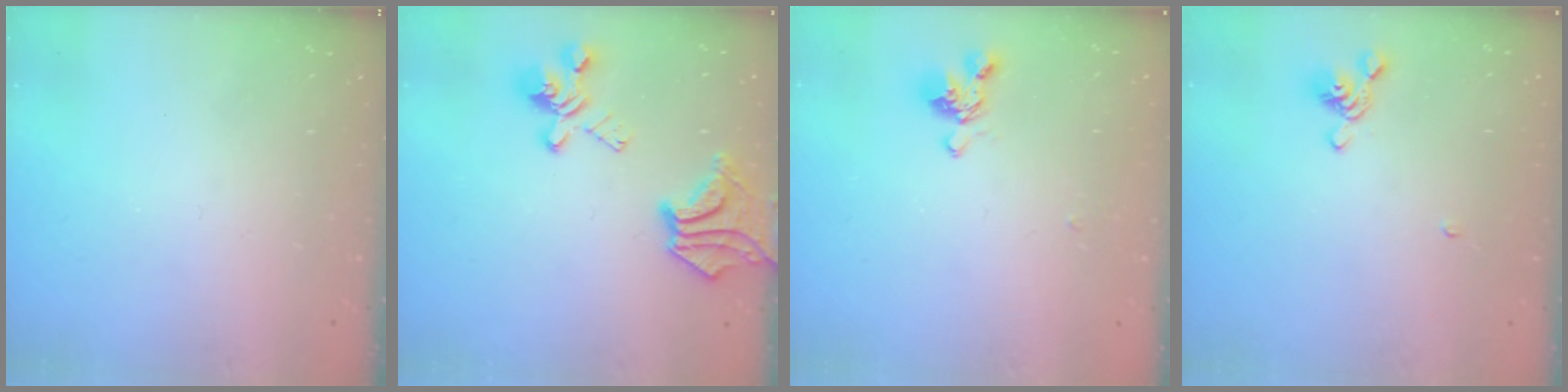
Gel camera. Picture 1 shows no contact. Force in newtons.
{"total": 8.3, "press": 7.7, "slide": 2.9}
{"total": 2.0, "press": 1.8, "slide": 0.8}
{"total": 5.1, "press": 5.0, "slide": 1.0}